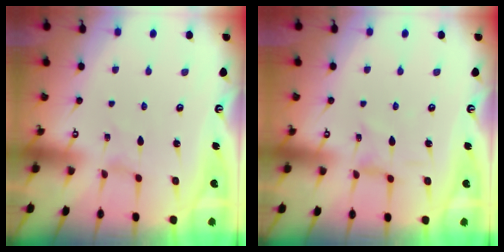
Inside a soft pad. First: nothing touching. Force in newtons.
{"total": 1.6, "press": 1.5, "slide": 0.3}